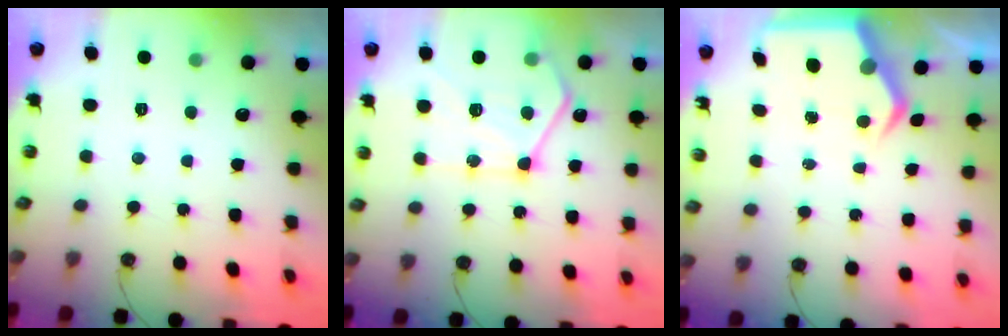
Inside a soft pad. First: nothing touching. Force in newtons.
{"total": 16.9, "press": 16.8, "slide": 1.6}
{"total": 6.2, "press": 6.2, "slide": 0.8}